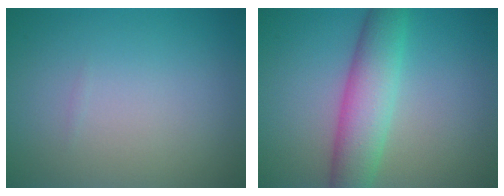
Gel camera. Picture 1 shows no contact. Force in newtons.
{"total": 5.8, "press": 5.8, "slide": 0.1}